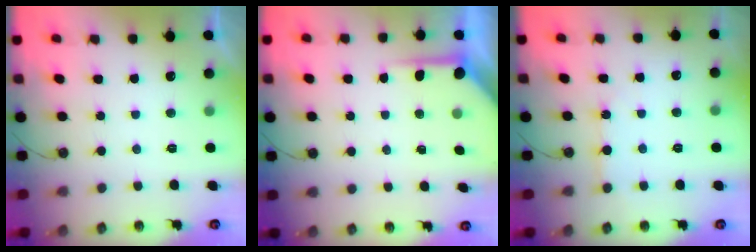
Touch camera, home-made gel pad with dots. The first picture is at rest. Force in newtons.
{"total": 4.5, "press": 4.5, "slide": 0.2}
{"total": 3.9, "press": 3.8, "slide": 0.4}